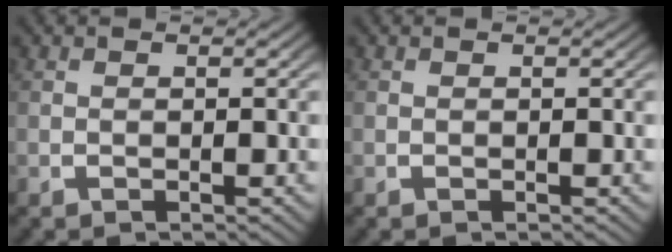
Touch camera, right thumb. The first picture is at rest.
{"total": 0.0}